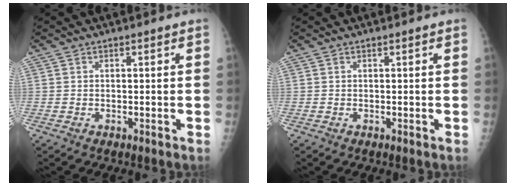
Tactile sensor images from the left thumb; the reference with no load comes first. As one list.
[{"total": 0.0}]